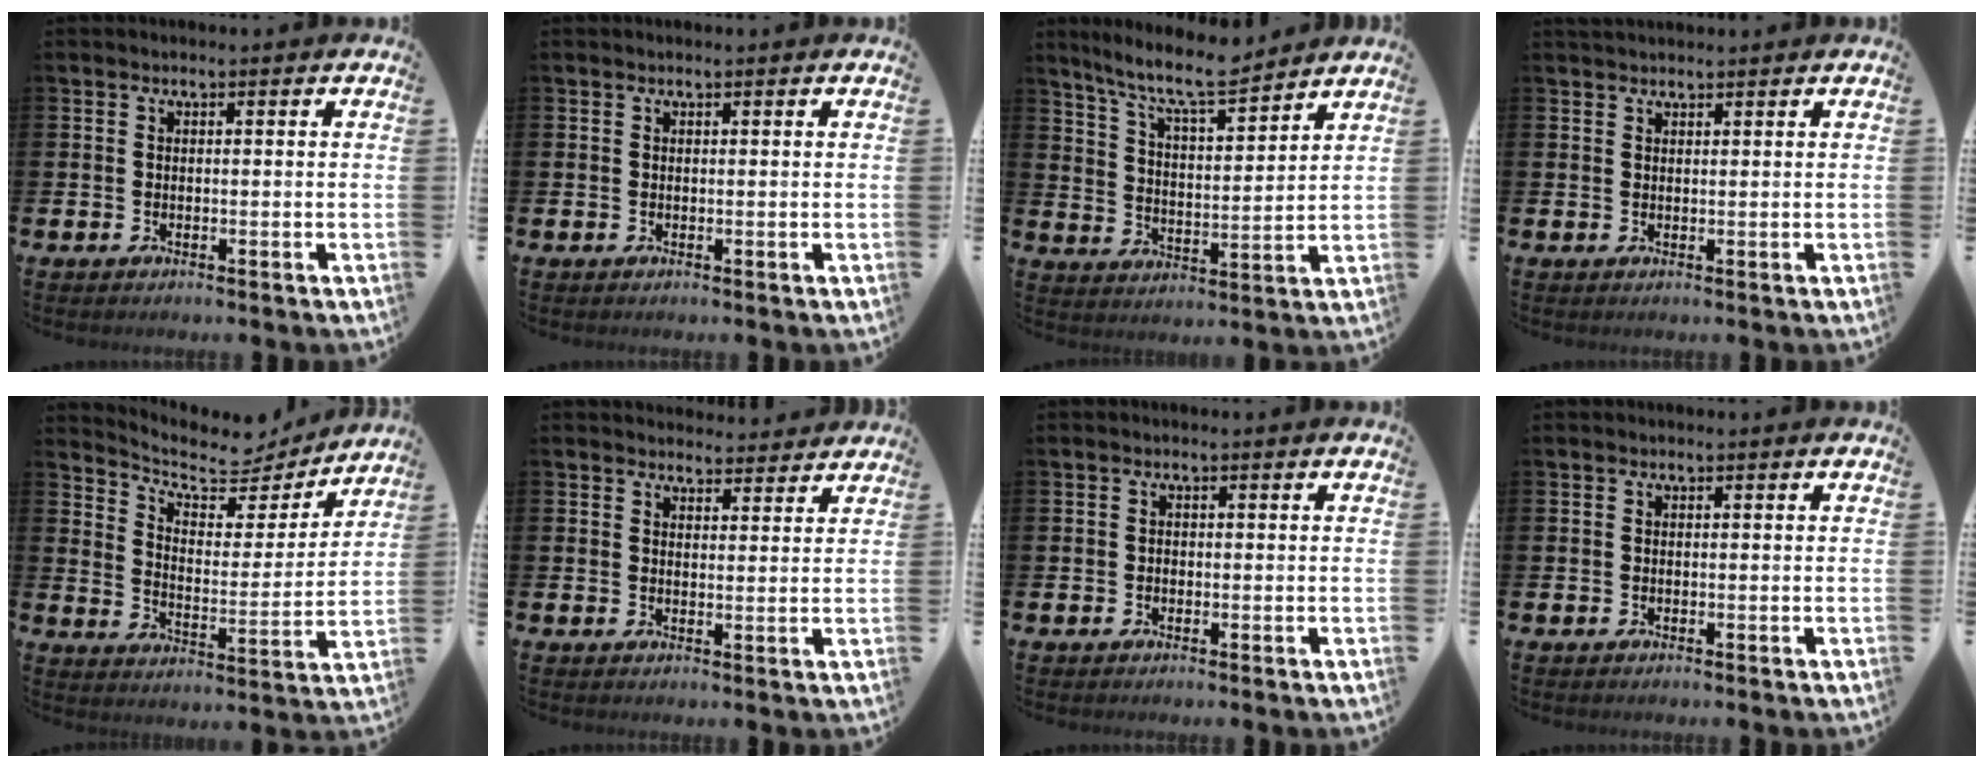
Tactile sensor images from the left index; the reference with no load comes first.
{"total": 0.0}
{"total": 9.4, "force": [8.4, 1.1, 4.1], "torque": [-0.100, -0.046, 0.149]}
{"total": 1.5, "force": [1.4, 0.3, 0.1], "torque": [0.005, -0.003, 0.025]}
{"total": 7.7, "force": [6.9, 2.6, 1.9], "torque": [-0.064, -0.059, 0.116]}
{"total": 3.4, "force": [3.3, 0.7, -0.2], "torque": [0.008, -0.021, 0.059]}
{"total": 0.5, "force": [-0.2, 0.4, 0.2], "torque": [-0.009, 0.006, -0.004]}
{"total": 0.0}